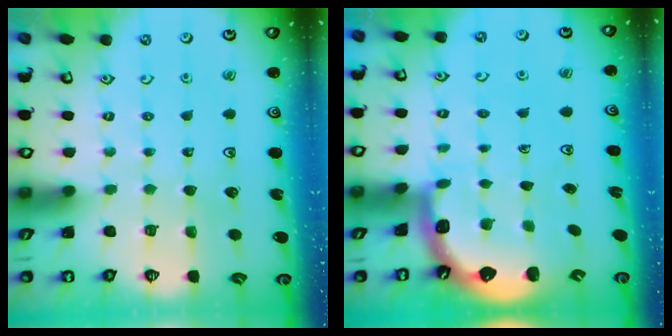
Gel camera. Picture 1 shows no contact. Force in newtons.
{"total": 1.4, "press": 1.4, "slide": 0.1}